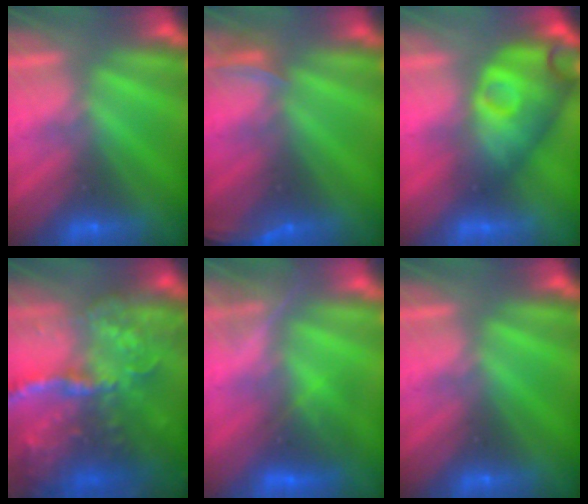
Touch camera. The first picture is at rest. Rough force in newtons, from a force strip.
{"total": 2.5}
{"total": 4.5}
{"total": 8.7}
{"total": 4.5}
{"total": 0.0}